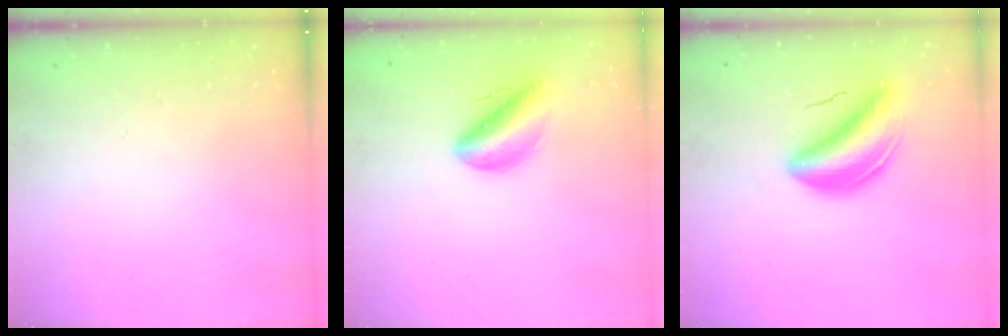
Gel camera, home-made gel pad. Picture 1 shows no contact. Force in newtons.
{"total": 12.1, "press": 11.6, "slide": 3.2}
{"total": 8.2, "press": 7.8, "slide": 2.5}